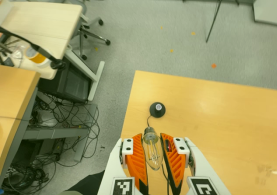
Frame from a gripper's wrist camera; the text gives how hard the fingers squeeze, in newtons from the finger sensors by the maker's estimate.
{"total": 19.5, "left": 20.8, "right": 18.2}